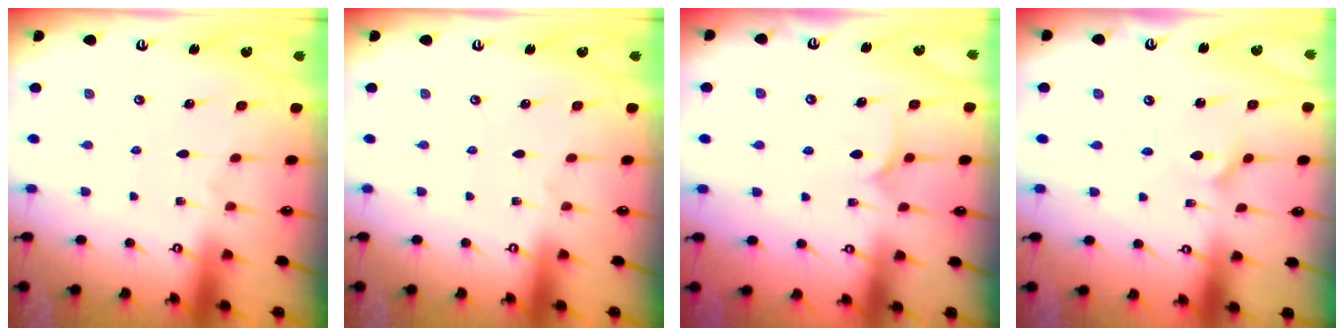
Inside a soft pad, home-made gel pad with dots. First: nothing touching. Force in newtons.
{"total": 0.0}
{"total": 6.5, "press": 6.5, "slide": 0.3}
{"total": 3.9, "press": 3.9, "slide": 0.4}